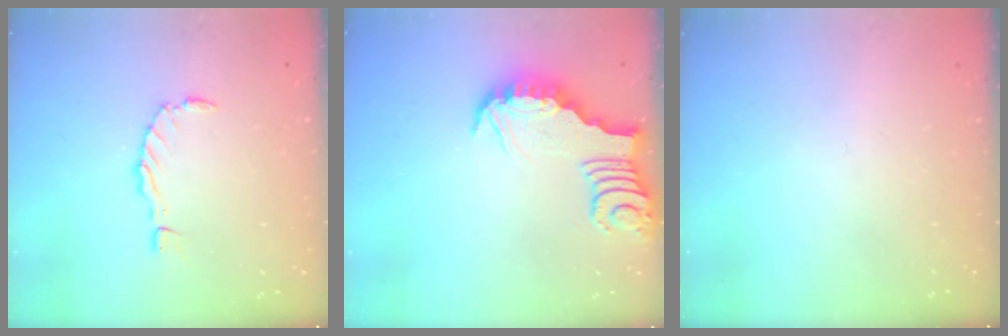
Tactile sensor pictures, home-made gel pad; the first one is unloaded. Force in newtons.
{"total": 3.7, "press": 3.7, "slide": 0.1}
{"total": 0.0}